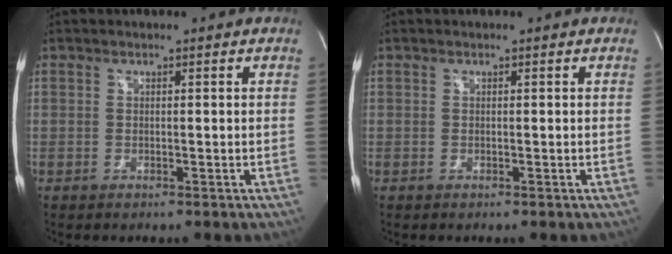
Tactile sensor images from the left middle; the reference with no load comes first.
{"total": 0.0}